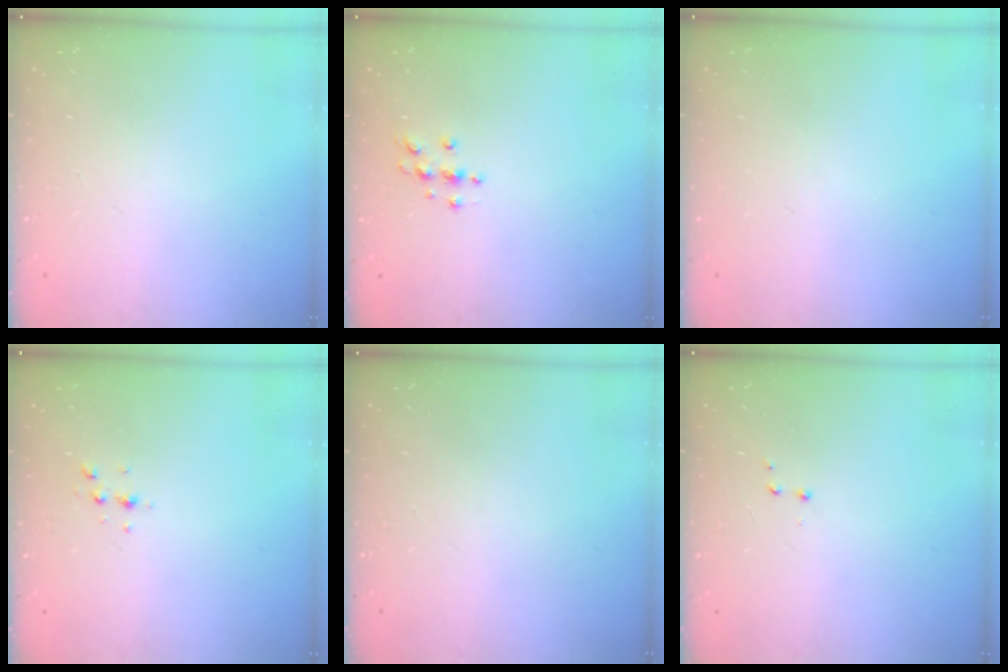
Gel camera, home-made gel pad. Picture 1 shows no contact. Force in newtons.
{"total": 3.7, "press": 3.7, "slide": 0.4}
{"total": 0.0}
{"total": 3.6, "press": 3.1, "slide": 1.7}
{"total": 0.0}
{"total": 2.9, "press": 2.8, "slide": 0.7}